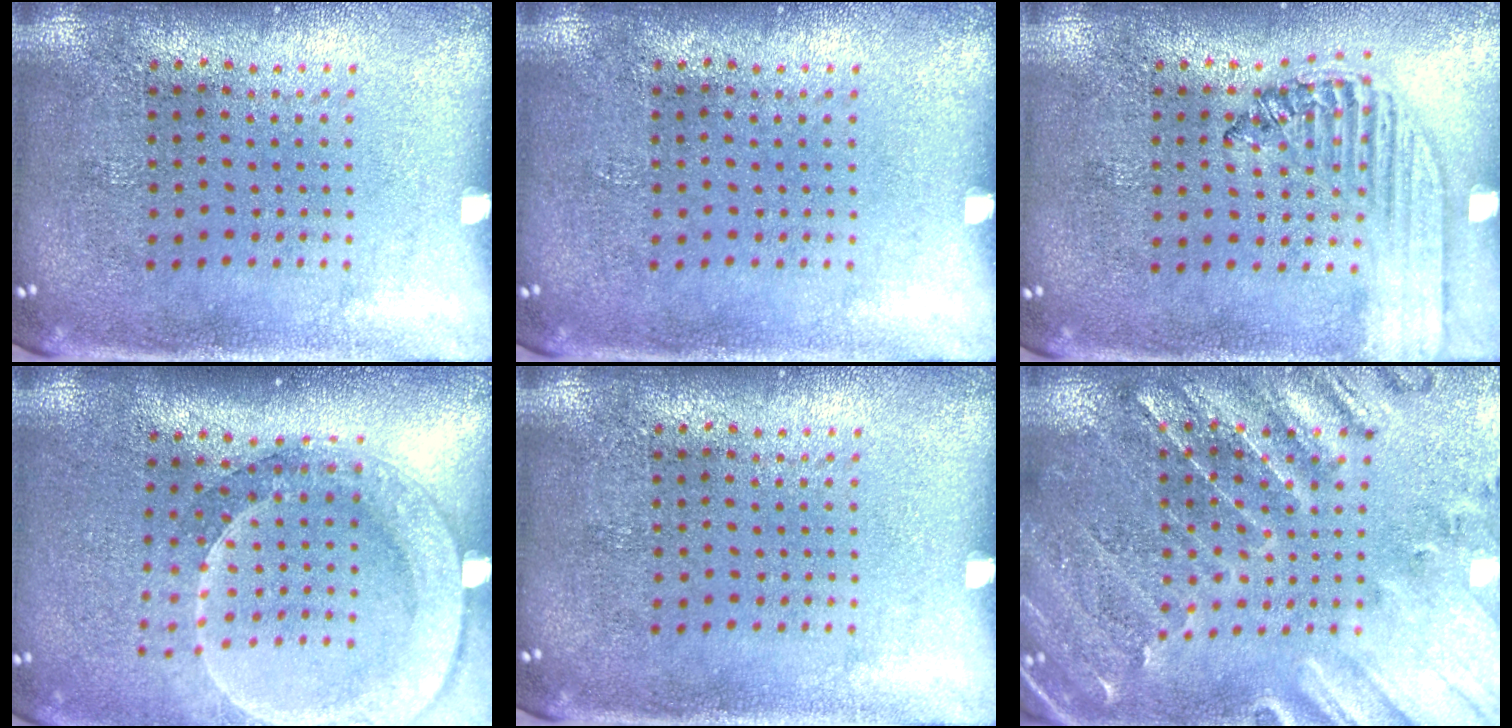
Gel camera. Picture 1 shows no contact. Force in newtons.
{"total": 0.0}
{"total": 1.5, "press": 1.4, "slide": 0.6}
{"total": 2.3, "press": 1.8, "slide": 1.4}
{"total": 0.0}
{"total": 0.8, "press": 0.7, "slide": 0.3}